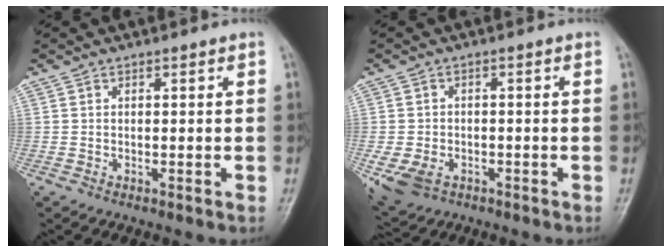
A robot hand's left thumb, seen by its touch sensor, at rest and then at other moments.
{"total": 7.4, "force": [-2.9, 5.4, 4.2], "torque": [-0.087, 0.005, -0.042]}